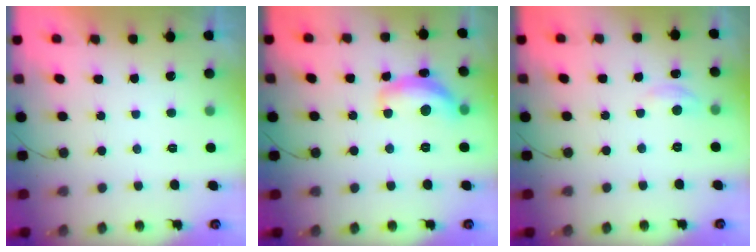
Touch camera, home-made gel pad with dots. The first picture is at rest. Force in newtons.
{"total": 12.3, "press": 12.3, "slide": 0.9}
{"total": 2.7, "press": 2.7, "slide": 0.3}